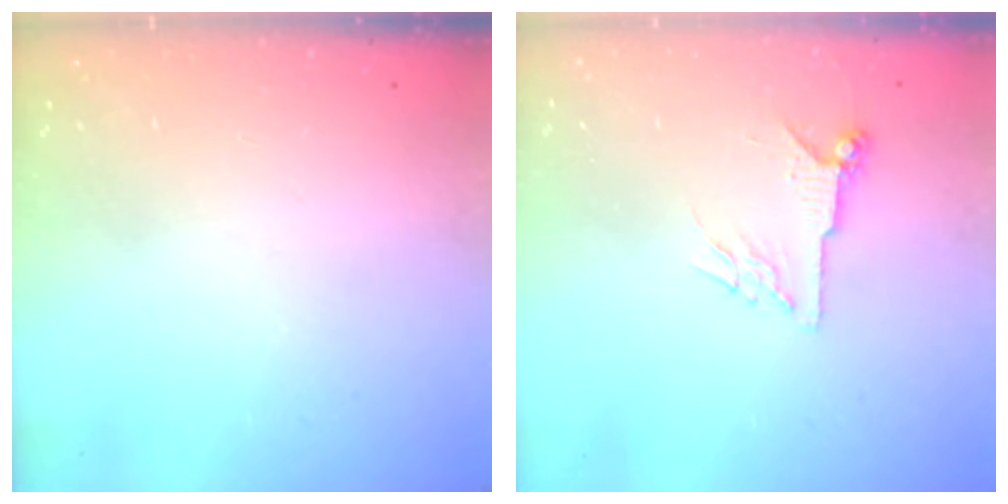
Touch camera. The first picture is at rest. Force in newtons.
{"total": 5.1, "press": 5.1, "slide": 0.8}